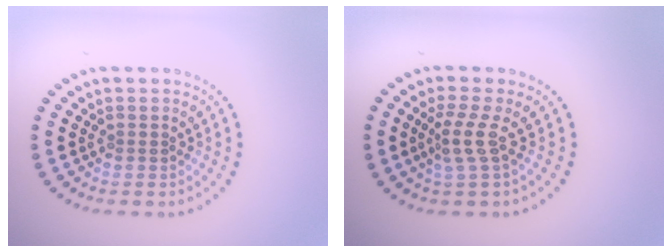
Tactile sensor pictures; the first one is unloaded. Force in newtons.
{"total": 2.3, "press": 1.5, "slide": 1.7}